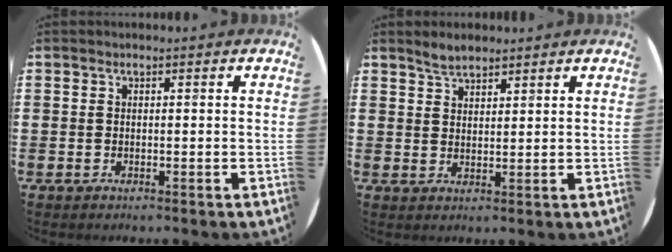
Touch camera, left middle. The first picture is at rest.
{"total": 2.7, "force": [2.5, 0.9, 0.5], "torque": [-0.014, 0.005, 0.048]}